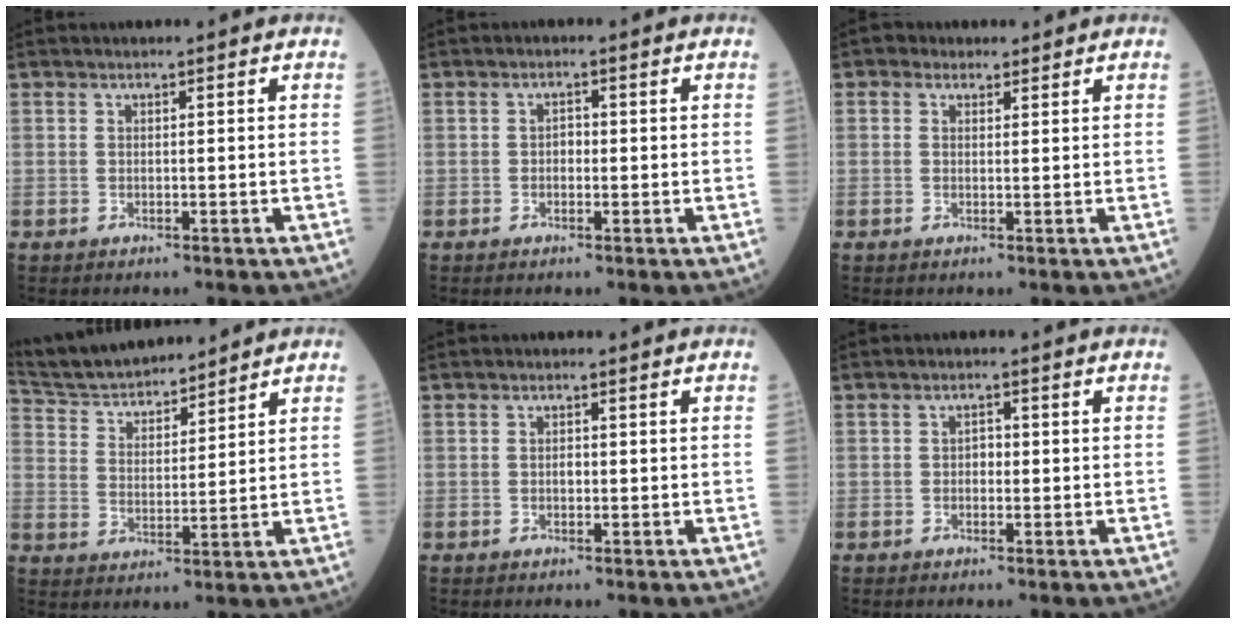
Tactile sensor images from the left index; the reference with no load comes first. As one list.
[{"total": 1.4, "force": [-0.2, 1.0, 1.0], "torque": [-0.013, 0.004, -0.006]}, {"total": 2.2, "force": [1.3, 1.7, 0.4], "torque": [-0.005, 0.014, 0.016]}, {"total": 13.0, "force": [12.1, 2.5, 3.9], "torque": [-0.076, 0.027, 0.222]}, {"total": 1.0, "force": [-0.1, 0.6, 0.7], "torque": [-0.013, 0.002, -0.002]}, {"total": 1.6, "force": [-0.1, 1.1, 1.1], "torque": [-0.013, 0.005, -0.005]}]